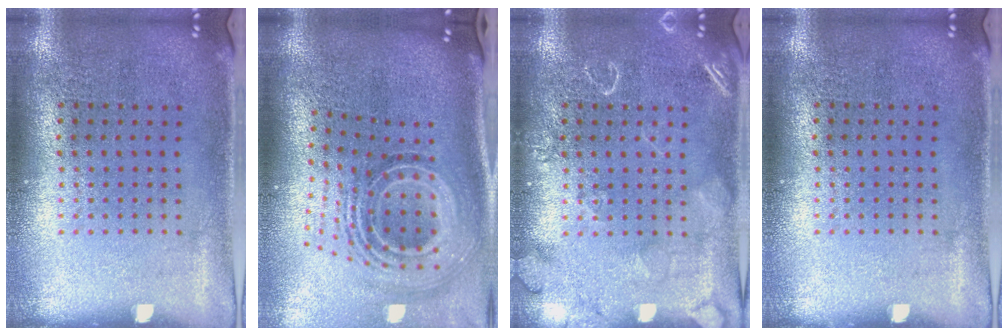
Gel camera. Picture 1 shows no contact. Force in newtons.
{"total": 2.3, "press": 1.5, "slide": 1.7}
{"total": 2.4, "press": 2.4, "slide": 0.4}
{"total": 0.0}